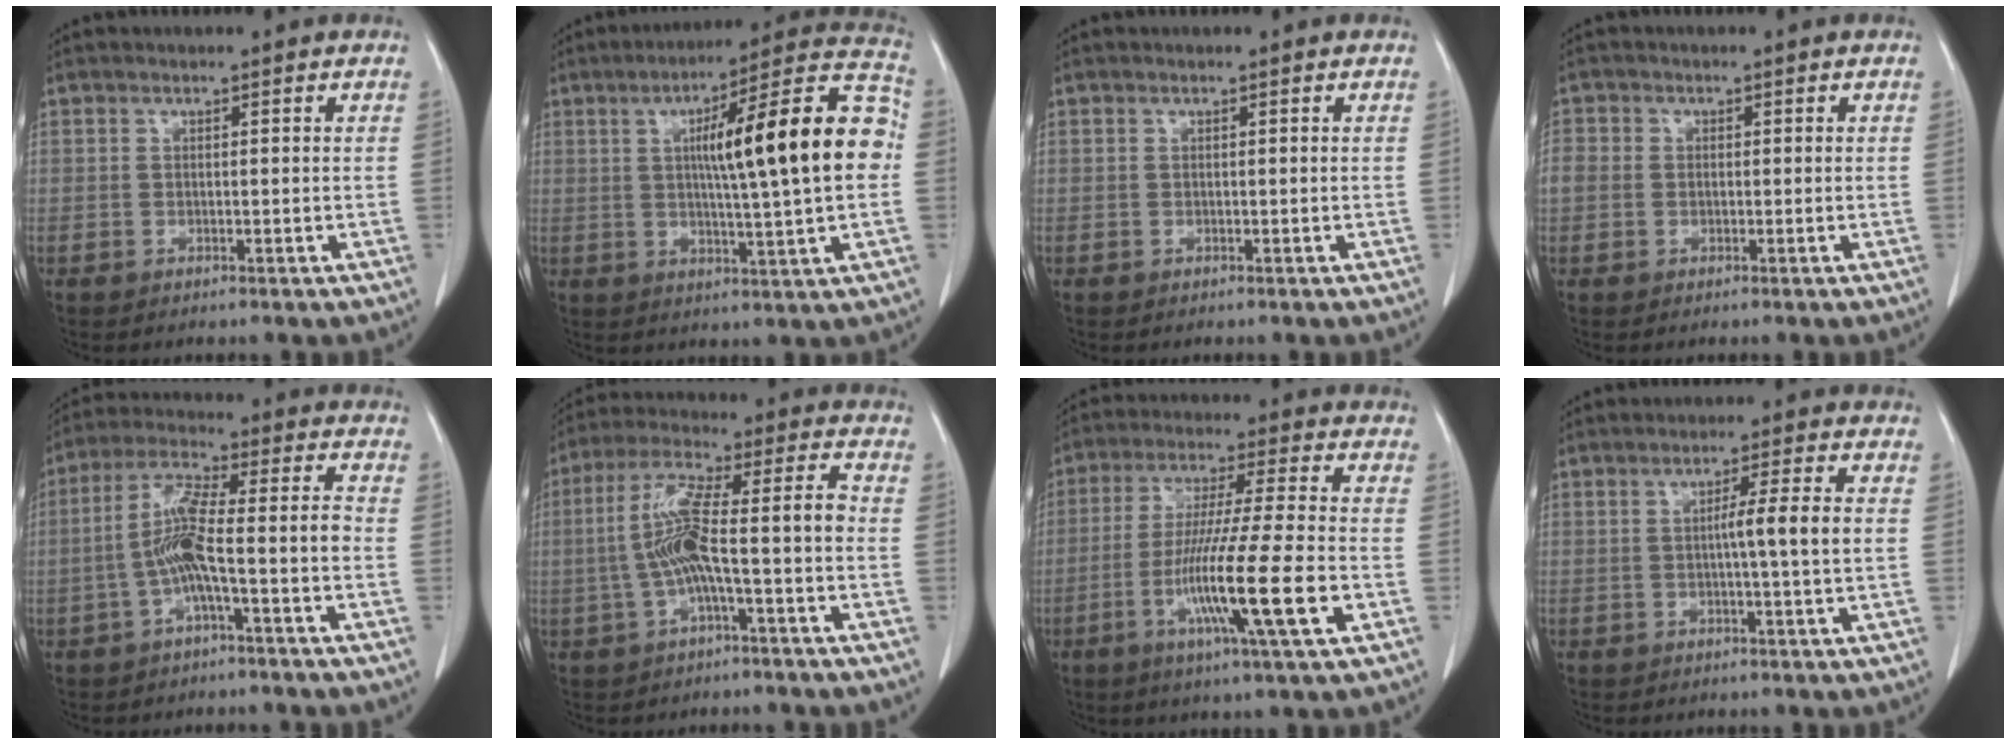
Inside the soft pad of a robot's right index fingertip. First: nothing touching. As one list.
[{"total": 18.7, "force": [1.7, 1.1, 18.6], "torque": [-0.268, 0.028, 0.017]}, {"total": 0.0}, {"total": 4.3, "force": [0.0, 4.0, 1.7], "torque": [-0.052, 0.020, 0.003]}, {"total": 8.8, "force": [-2.6, 0.6, 8.4], "torque": [-0.165, 0.031, -0.047]}, {"total": 10.3, "force": [-2.0, 1.1, 10.1], "torque": [-0.199, 0.036, -0.035]}, {"total": 14.8, "force": [-4.7, -0.6, 14.0], "torque": [-0.263, -0.021, -0.087]}, {"total": 4.9, "force": [-0.2, -0.9, 4.8], "torque": [-0.074, 0.003, -0.004]}]